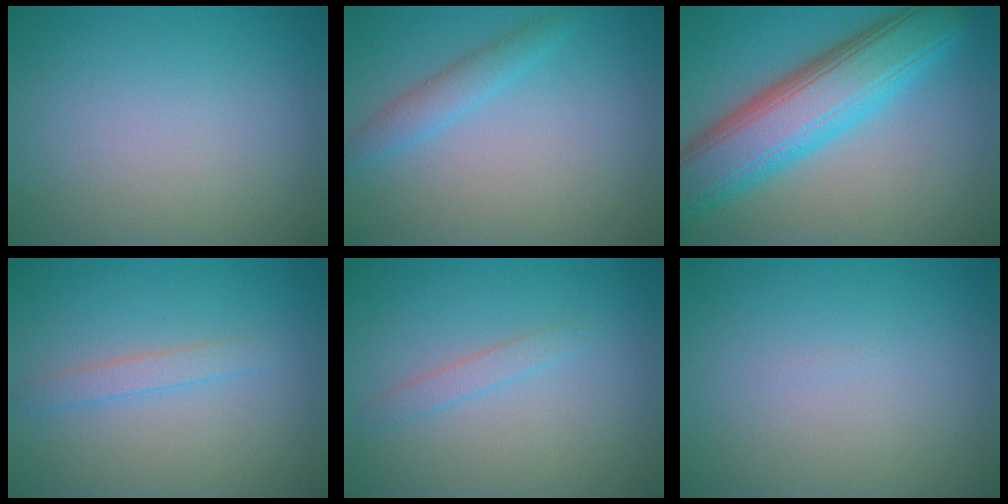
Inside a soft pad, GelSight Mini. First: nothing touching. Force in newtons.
{"total": 2.0, "press": 2.0, "slide": 0.2}
{"total": 9.6, "press": 9.6, "slide": 0.4}
{"total": 1.6, "press": 1.6, "slide": 0.1}
{"total": 1.2, "press": 1.2, "slide": 0.1}
{"total": 0.0}